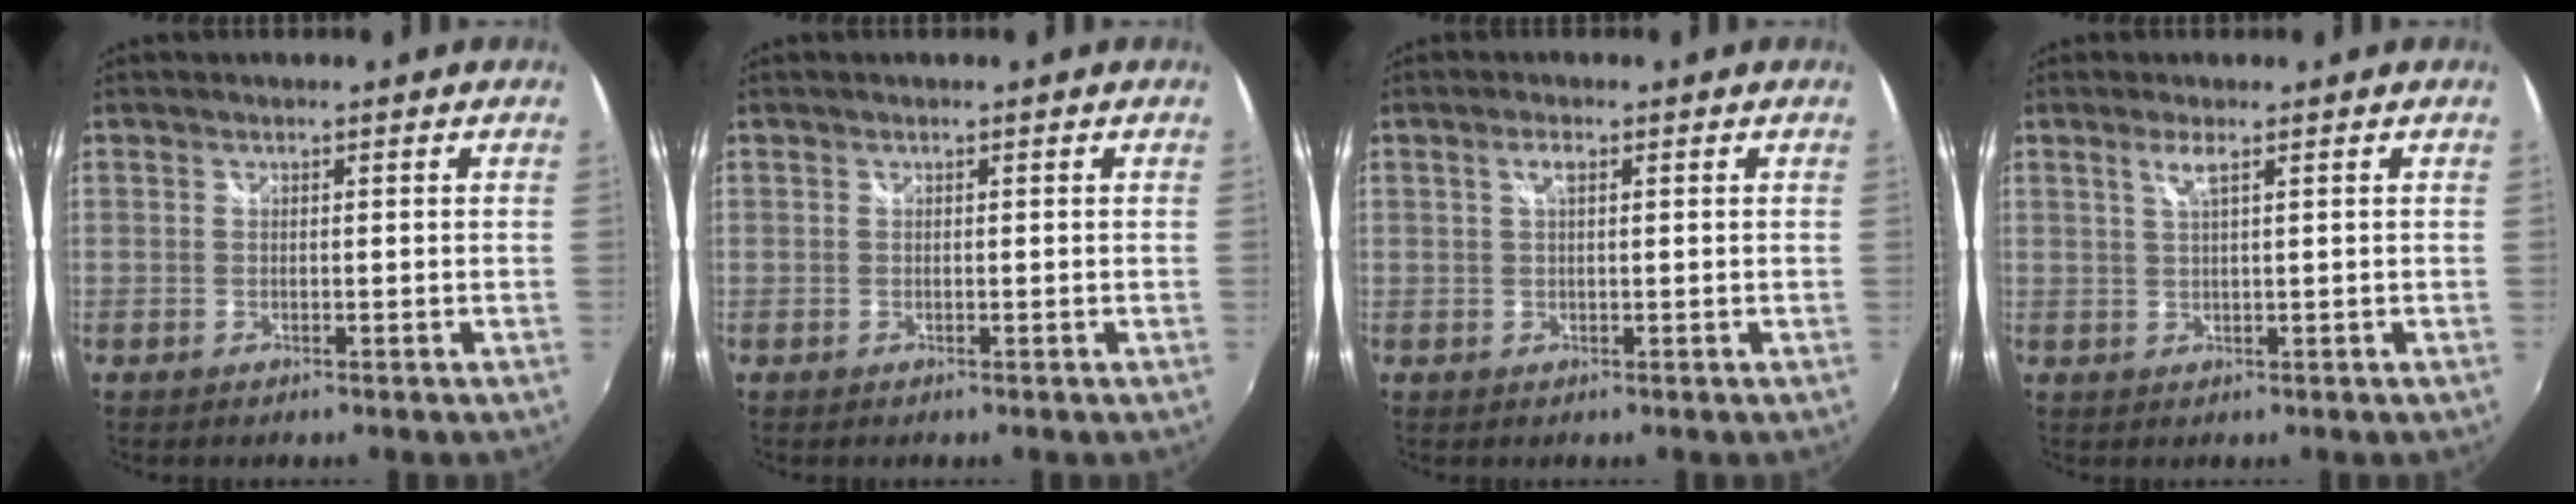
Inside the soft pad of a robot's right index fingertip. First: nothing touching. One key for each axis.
{"total": 0.0}
{"total": 1.8, "fx": 0.7, "fy": 0.5, "fz": 1.6, "tx": -0.030, "ty": 0.004, "tz": 0.009}
{"total": 2.2, "fx": 1.1, "fy": -0.2, "fz": 1.9, "tx": -0.036, "ty": -0.001, "tz": 0.022}